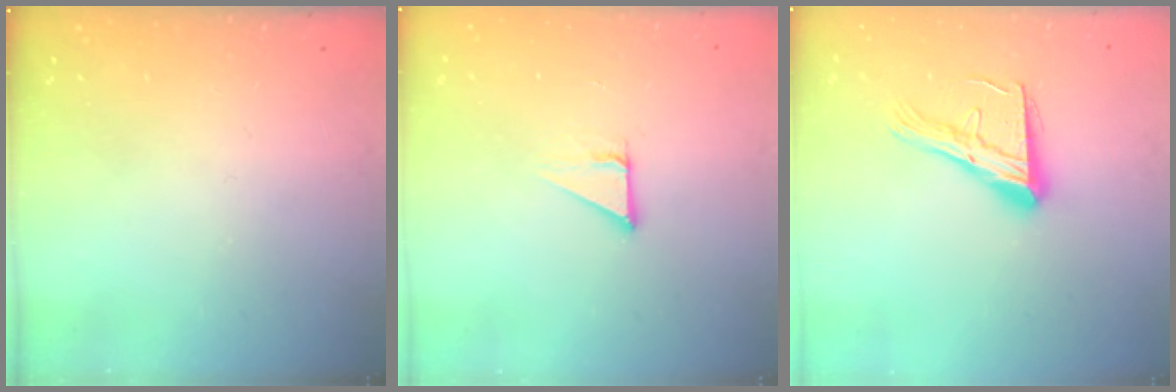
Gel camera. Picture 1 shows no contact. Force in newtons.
{"total": 2.8, "press": 2.8, "slide": 0.1}
{"total": 15.2, "press": 15.2, "slide": 1.2}